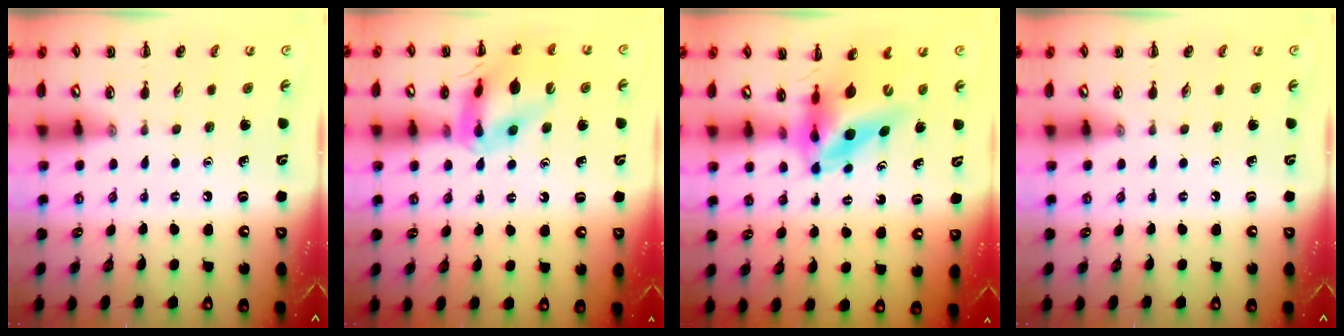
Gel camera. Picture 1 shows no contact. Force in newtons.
{"total": 14.2, "press": 14.1, "slide": 2.0}
{"total": 10.0, "press": 9.5, "slide": 3.2}
{"total": 0.0}